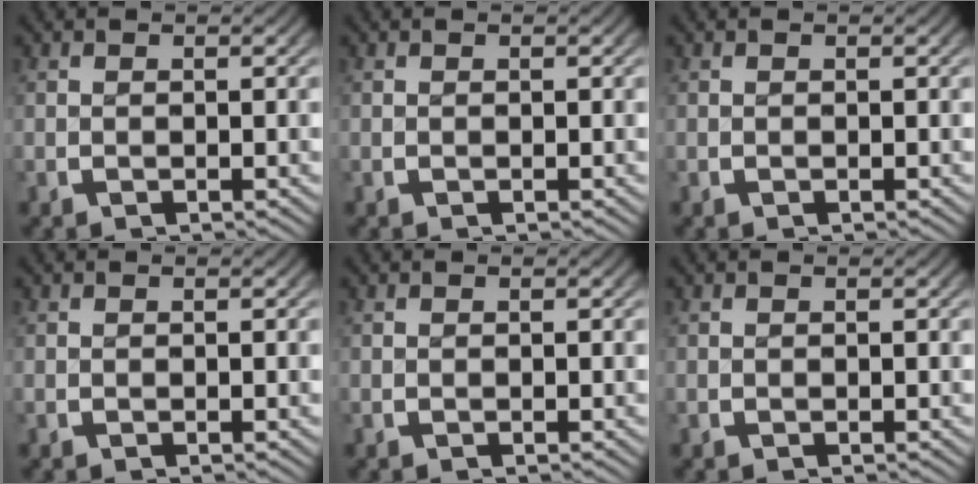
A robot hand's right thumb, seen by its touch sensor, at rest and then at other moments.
{"total": 0.0}
{"total": 0.0}
{"total": 0.0}
{"total": 0.0}
{"total": 0.0}